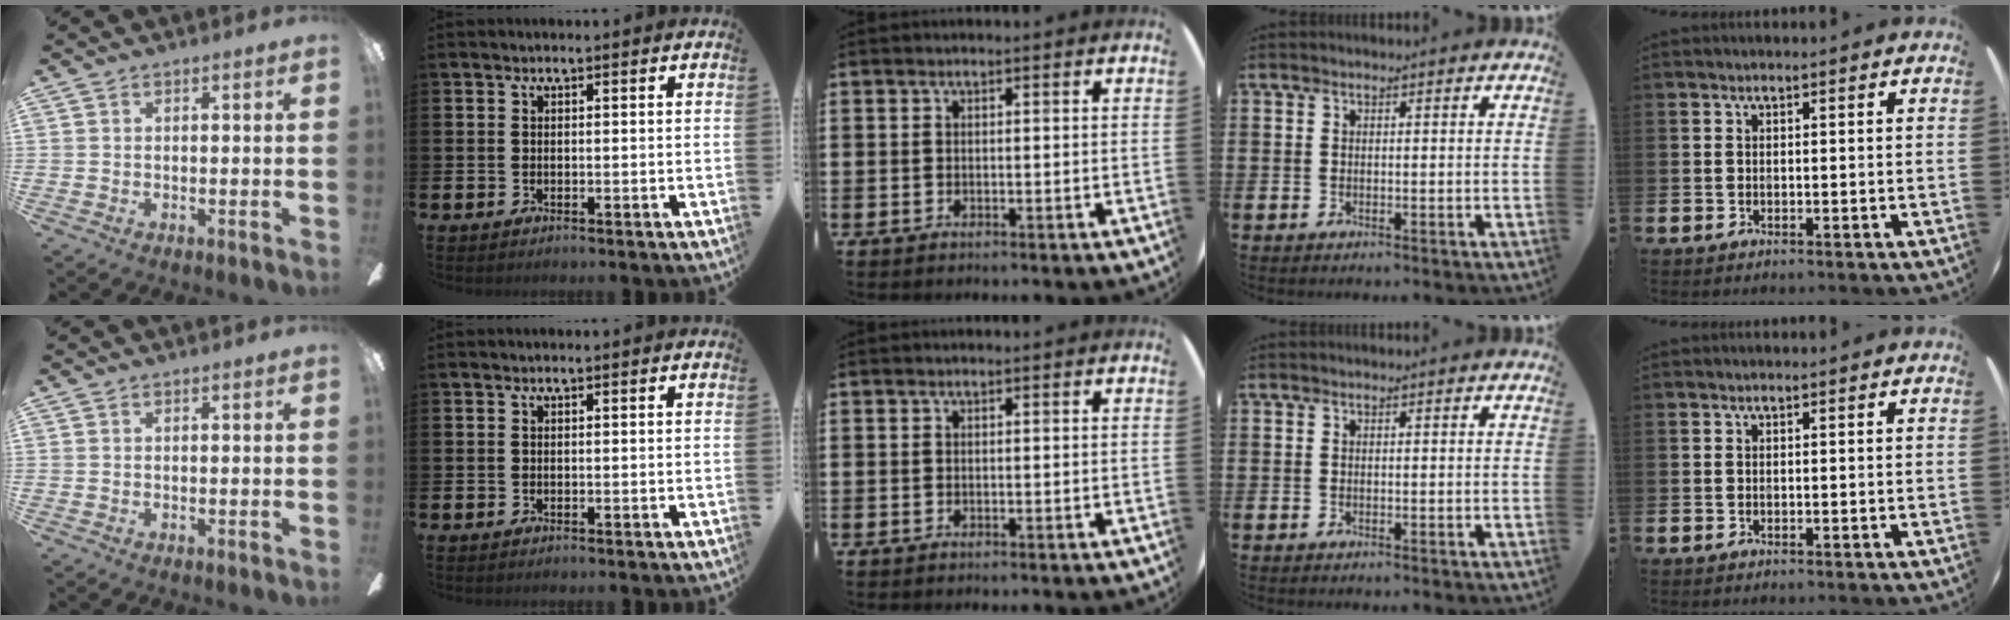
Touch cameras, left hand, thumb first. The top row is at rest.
{}